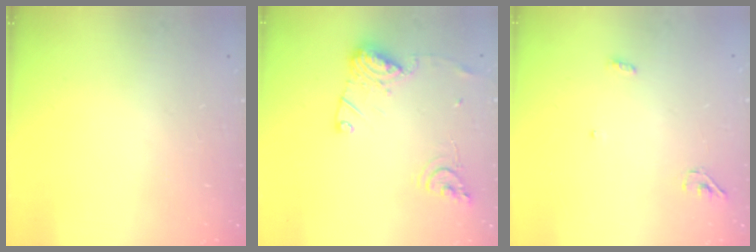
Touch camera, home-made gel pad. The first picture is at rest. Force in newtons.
{"total": 12.9, "press": 12.8, "slide": 1.5}
{"total": 3.4, "press": 3.3, "slide": 1.0}